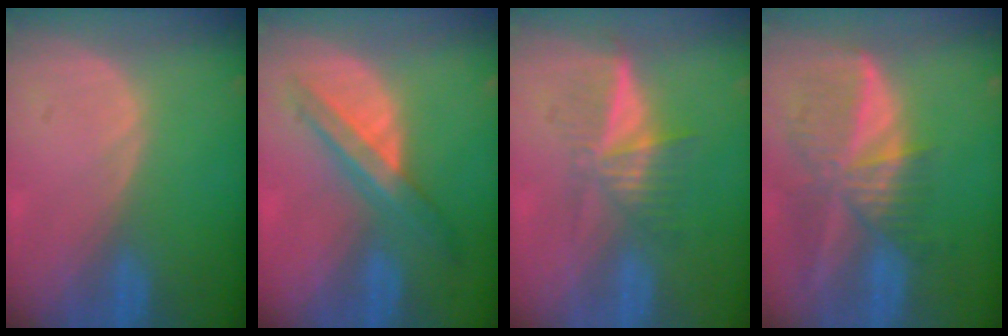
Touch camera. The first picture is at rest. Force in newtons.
{"total": 7.1, "press": 6.0, "slide": 3.9}
{"total": 6.3, "press": 5.3, "slide": 3.5}
{"total": 9.3, "press": 8.1, "slide": 4.6}